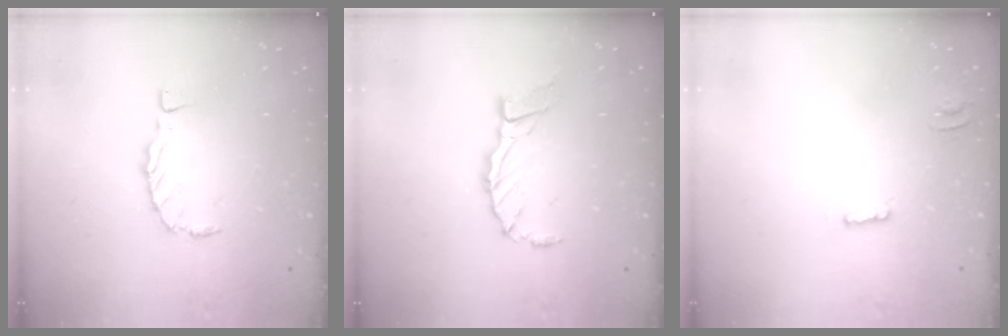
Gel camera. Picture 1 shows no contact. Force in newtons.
{"total": 9.1, "press": 9.1, "slide": 1.0}
{"total": 1.8, "press": 1.8, "slide": 0.2}